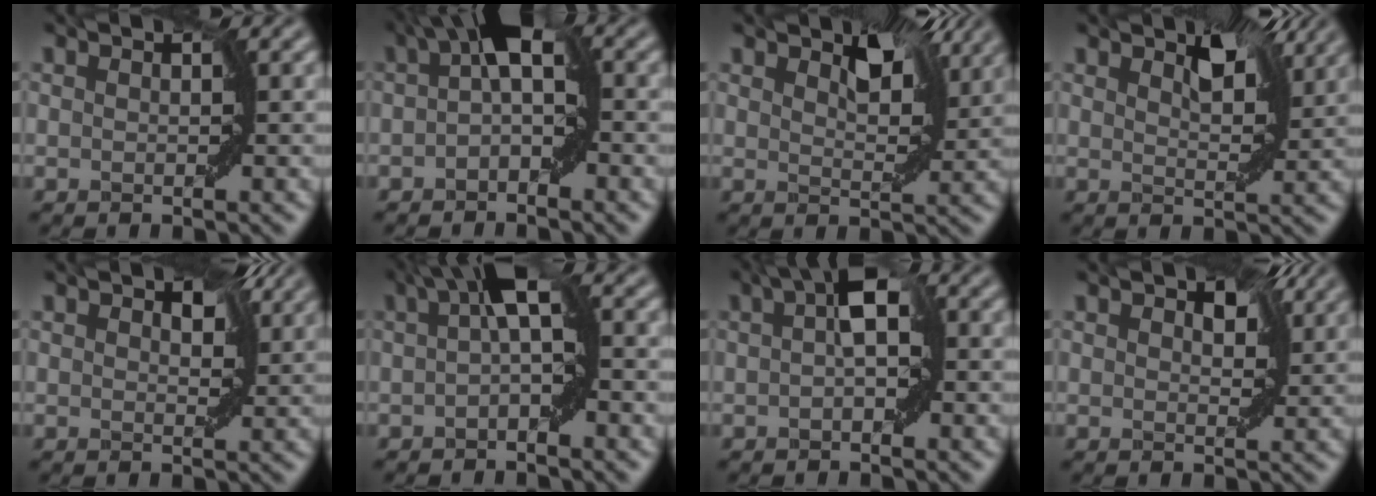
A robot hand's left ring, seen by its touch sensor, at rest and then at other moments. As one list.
[{"total": 4.7, "force": [0.4, 2.1, 4.1], "torque": [-0.059, 0.023, -0.008]}, {"total": 4.3, "force": [2.8, 1.6, 2.8], "torque": [-0.048, -0.001, 0.041]}, {"total": 4.2, "force": [2.8, 1.4, 2.8], "torque": [-0.048, 0.002, 0.044]}, {"total": 2.8, "force": [1.6, 1.3, 1.9], "torque": [-0.029, 0.002, 0.027]}, {"total": 4.2, "force": [0.5, 1.1, 4.0], "torque": [-0.055, 0.019, -0.003]}, {"total": 4.0, "force": [0.7, 1.6, 3.6], "torque": [-0.048, 0.015, 0.000]}, {"total": 2.8, "force": [1.5, 1.3, 1.9], "torque": [-0.030, 0.002, 0.026]}]